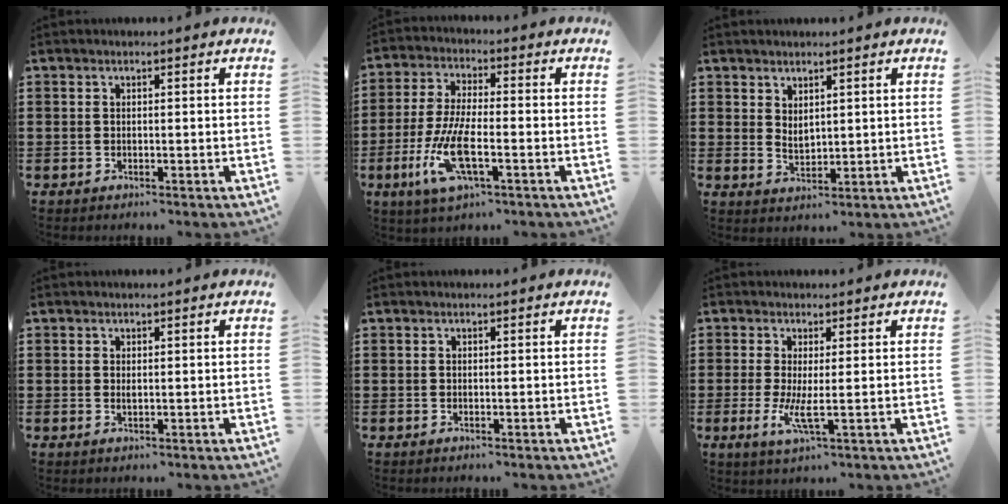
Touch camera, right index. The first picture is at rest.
{"total": 9.4, "force": [-3.8, 2.6, 8.2], "torque": [-0.196, -0.021, -0.074]}
{"total": 2.1, "force": [1.5, 1.0, 1.1], "torque": [-0.023, 0.003, 0.029]}
{"total": 0.6, "force": [0.1, 0.1, 0.6], "torque": [-0.014, -0.003, 0.002]}
{"total": 0.0}
{"total": 4.1, "force": [-0.2, 0.5, 4.1], "torque": [-0.089, -0.013, -0.007]}